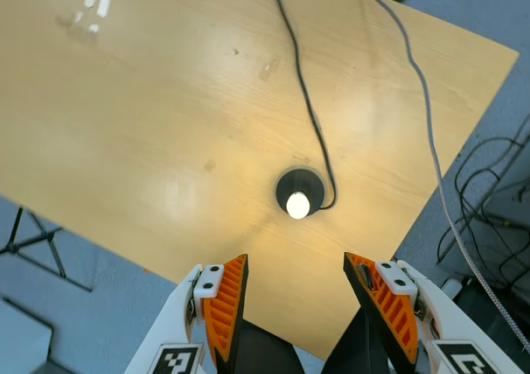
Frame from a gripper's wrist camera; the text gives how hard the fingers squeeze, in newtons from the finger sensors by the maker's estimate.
{"total": 0.0}